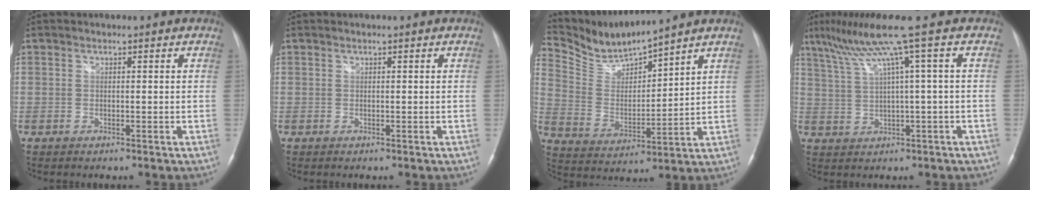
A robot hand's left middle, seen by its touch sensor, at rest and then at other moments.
{"total": 0.0}
{"total": 10.1, "force": [9.8, -0.5, 2.4], "torque": [-0.068, 0.002, 0.207]}
{"total": 8.0, "force": [4.0, -1.9, 6.6], "torque": [-0.125, 0.023, 0.078]}